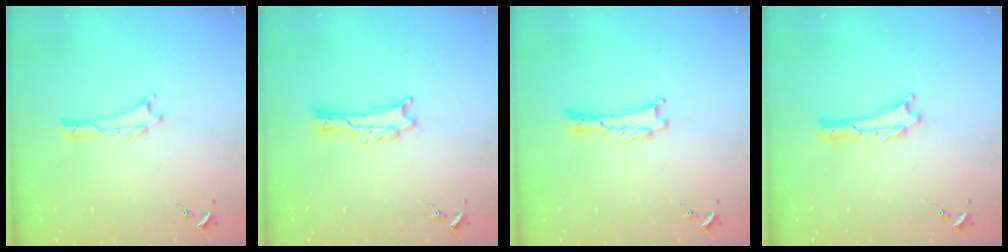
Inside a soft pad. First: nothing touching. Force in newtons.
{"total": 0.5, "press": 0.5, "slide": 0.1}
{"total": 0.0}
{"total": 0.0}